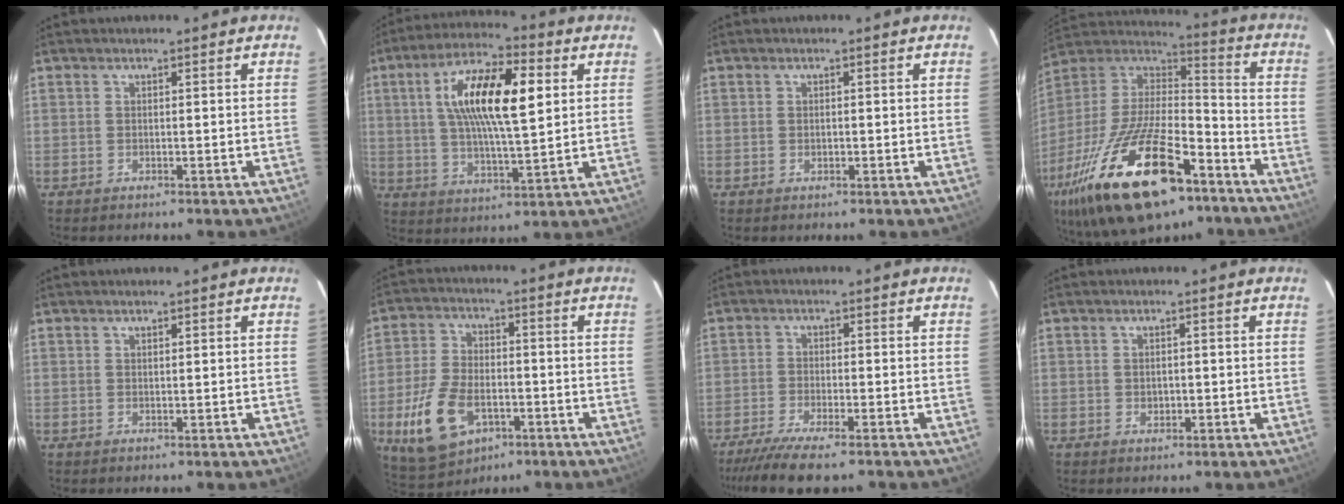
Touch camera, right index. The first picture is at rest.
{"total": 16.1, "force": [4.0, 5.1, 14.8], "torque": [-0.268, 0.021, 0.066]}
{"total": 0.7, "force": [-0.1, 0.5, 0.5], "torque": [-0.008, 0.001, 0.000]}
{"total": 30.9, "force": [-17.8, 12.4, 22.0], "torque": [-0.432, -0.032, -0.292]}
{"total": 0.5, "force": [0.5, 0.1, 0.2], "torque": [-0.004, 0.001, 0.009]}
{"total": 13.3, "force": [-5.0, 7.9, 9.5], "torque": [-0.213, -0.008, -0.080]}
{"total": 9.0, "force": [-7.2, 1.2, 5.2], "torque": [-0.127, -0.032, -0.130]}
{"total": 1.6, "force": [-0.1, 1.3, 0.9], "torque": [-0.013, 0.001, 0.000]}